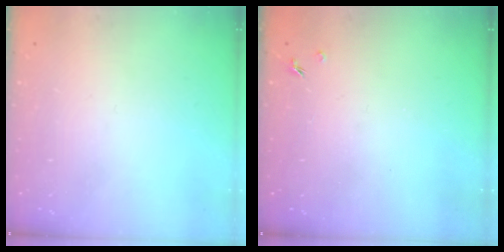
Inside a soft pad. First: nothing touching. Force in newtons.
{"total": 1.3, "press": 1.3, "slide": 0.3}